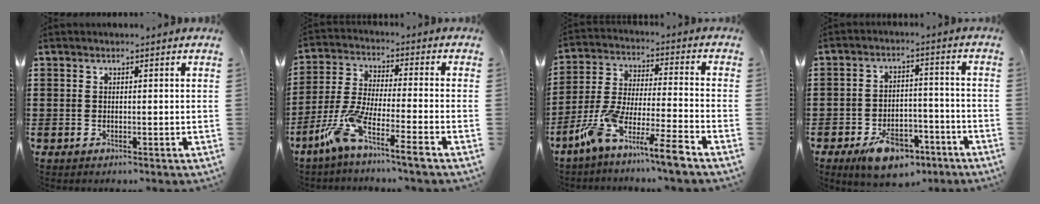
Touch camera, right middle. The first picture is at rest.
{"total": 8.1, "force": [-6.0, 0.1, 5.4], "torque": [-0.136, -0.015, -0.123]}
{"total": 9.8, "force": [-8.1, -0.2, 5.6], "torque": [-0.129, -0.005, -0.166]}
{"total": 7.7, "force": [-5.1, 3.7, 4.4], "torque": [-0.084, 0.016, -0.092]}